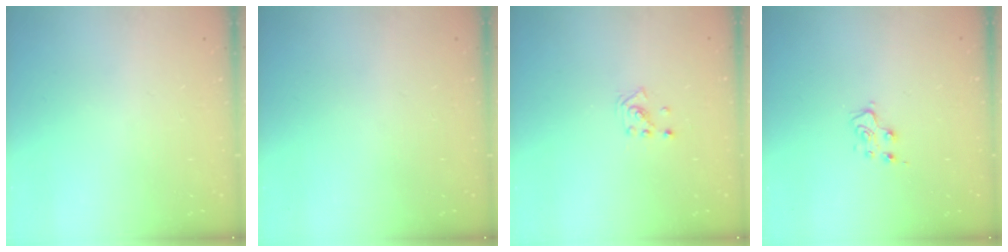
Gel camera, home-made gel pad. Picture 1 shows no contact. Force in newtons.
{"total": 0.0}
{"total": 1.9, "press": 1.9, "slide": 0.1}
{"total": 6.2, "press": 6.1, "slide": 0.8}